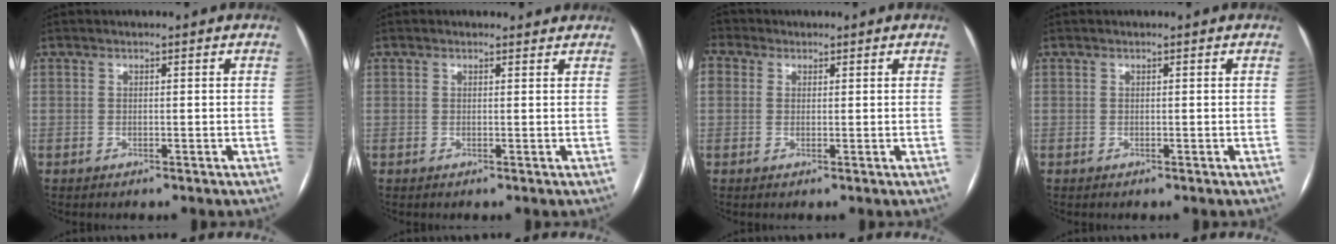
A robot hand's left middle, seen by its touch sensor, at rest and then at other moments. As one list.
[{"total": 1.8, "force": [1.7, 0.6, 0.0], "torque": [-0.004, 0.007, 0.014]}, {"total": 4.9, "force": [2.0, 4.0, 1.8], "torque": [-0.056, 0.029, 0.041]}, {"total": 0.0}]